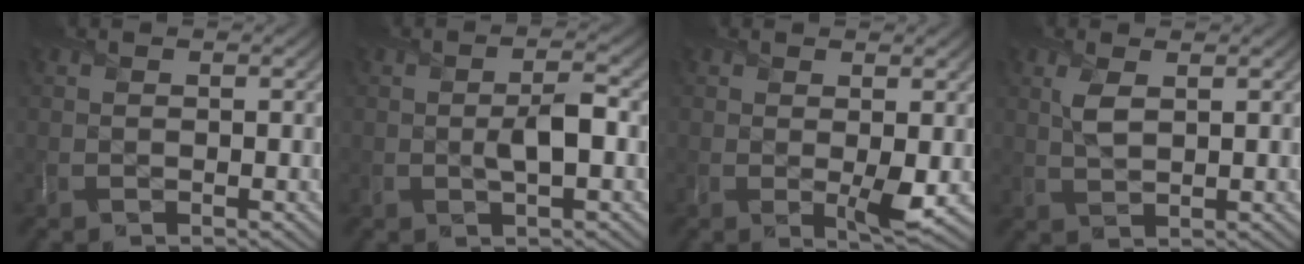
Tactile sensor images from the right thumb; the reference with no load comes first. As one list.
[{"total": 3.1, "force": [-0.3, 0.9, 3.0], "torque": [-0.056, 0.004, -0.005]}, {"total": 2.3, "force": [0.3, 0.5, 2.2], "torque": [-0.041, -0.010, 0.006]}, {"total": 2.5, "force": [1.1, 1.0, 2.1], "torque": [-0.054, 0.002, 0.023]}]